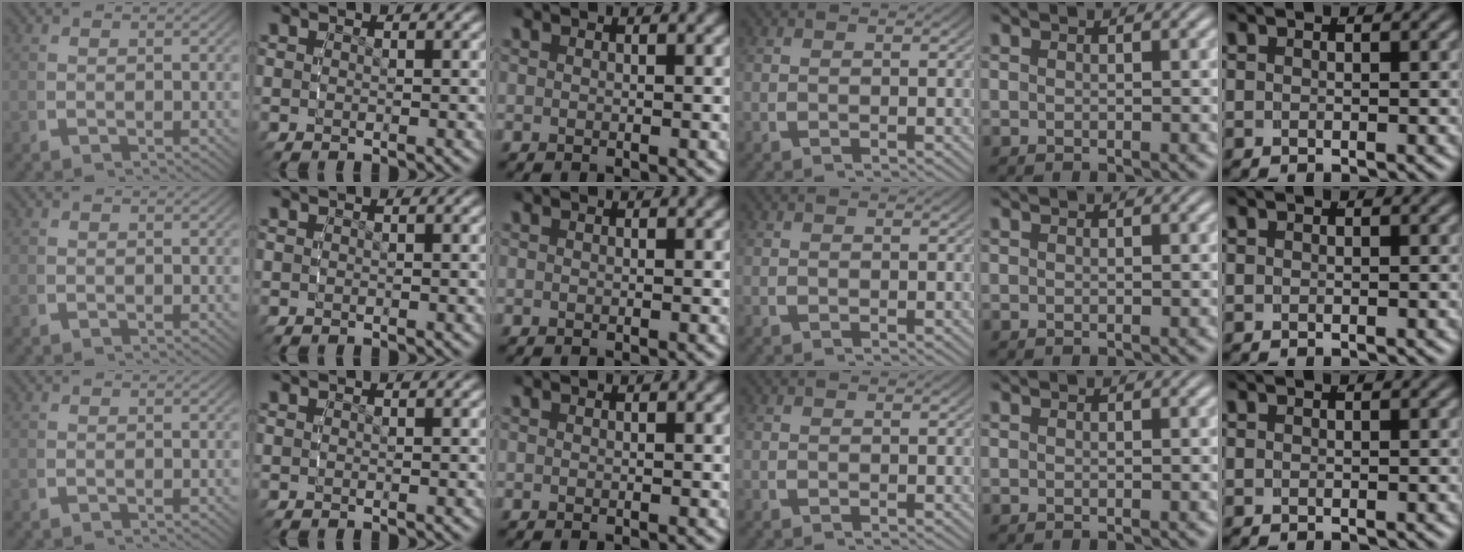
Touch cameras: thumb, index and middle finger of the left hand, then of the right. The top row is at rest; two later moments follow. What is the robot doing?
{"motion": "reach", "object": "measuring cup"}